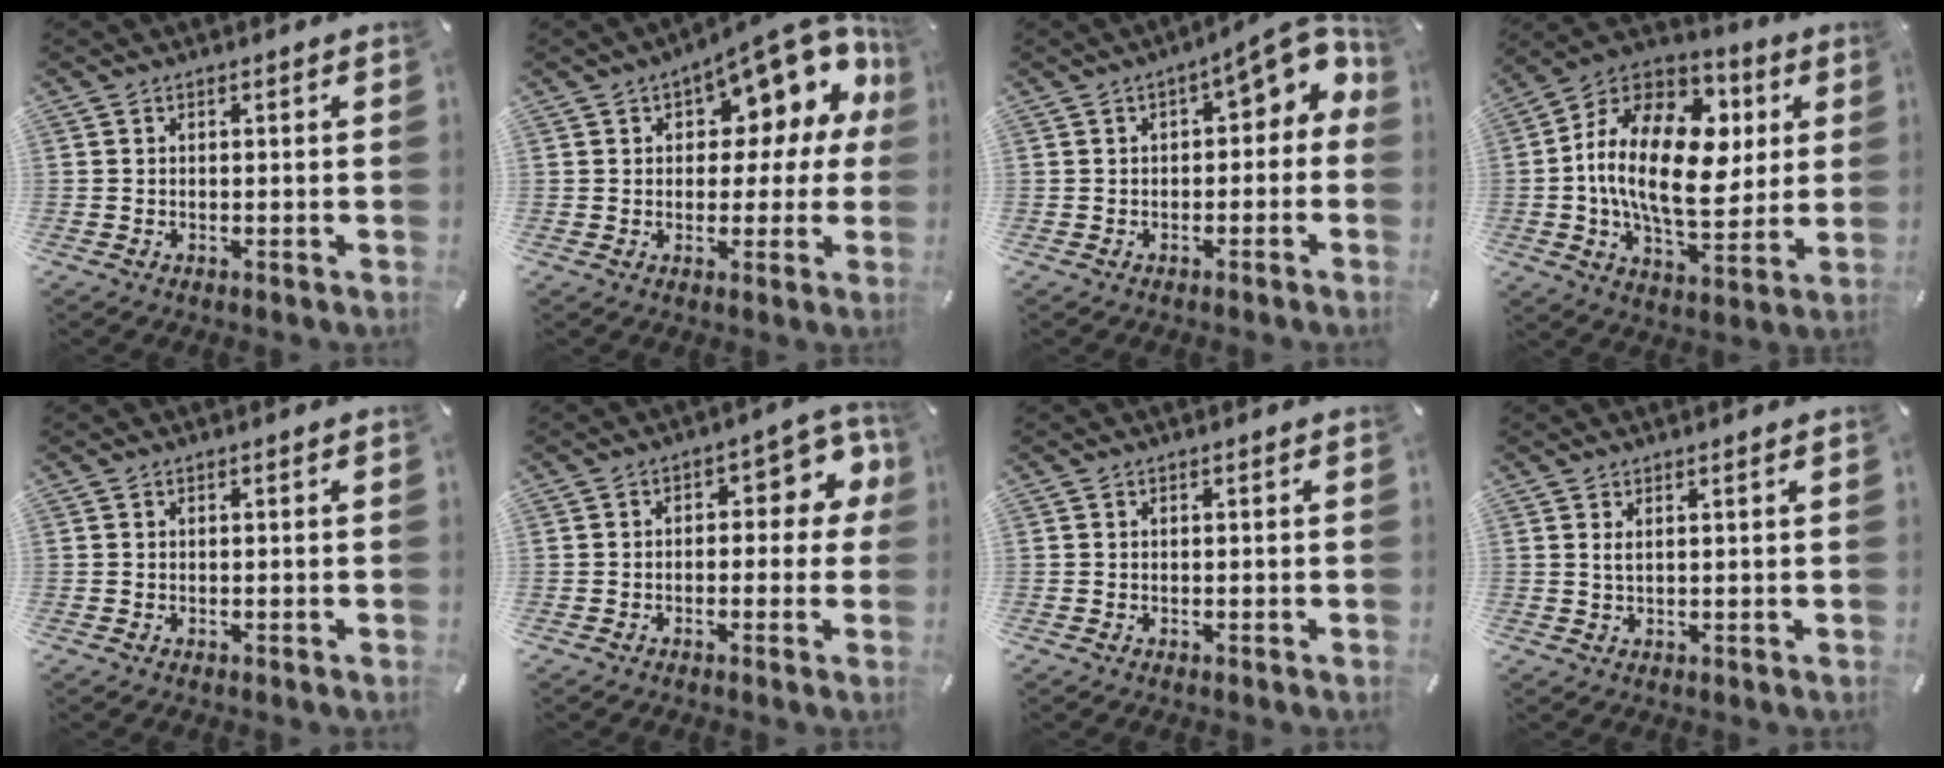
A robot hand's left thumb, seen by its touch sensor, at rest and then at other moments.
{"total": 15.0, "force": [8.5, 7.1, 10.1], "torque": [-0.137, -0.060, 0.142]}
{"total": 8.7, "force": [3.4, 3.8, 7.1], "torque": [-0.091, -0.027, 0.051]}
{"total": 23.4, "force": [2.6, 14.1, 18.5], "torque": [-0.353, -0.012, 0.042]}
{"total": 0.0}
{"total": 8.6, "force": [1.3, 4.6, 7.1], "torque": [-0.087, -0.012, 0.016]}
{"total": 0.0}
{"total": 1.8, "force": [1.0, 0.1, 1.5], "torque": [-0.031, -0.001, 0.017]}